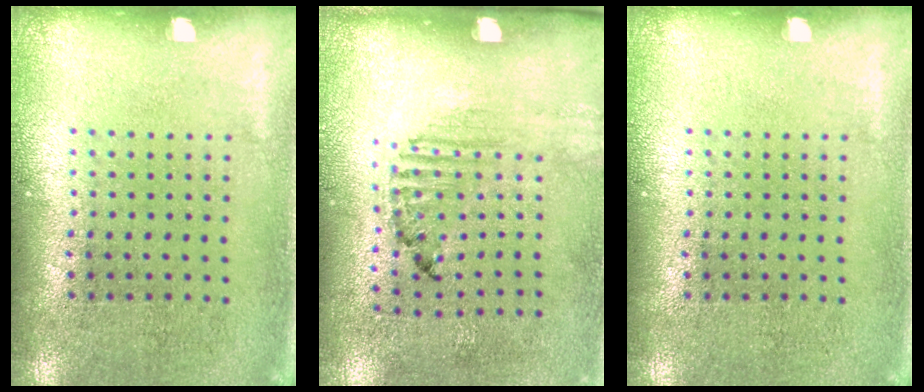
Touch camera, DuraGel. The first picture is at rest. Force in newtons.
{"total": 1.5, "press": 1.2, "slide": 1.0}
{"total": 0.0}